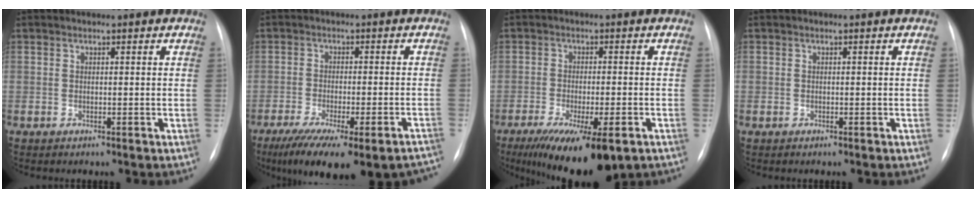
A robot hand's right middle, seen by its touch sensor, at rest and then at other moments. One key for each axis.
{"total": 19.9, "fx": -15.8, "fy": 3.6, "fz": 11.6, "tx": -0.137, "ty": -0.019, "tz": -0.211}
{"total": 14.1, "fx": -9.0, "fy": 3.4, "fz": 10.3, "tx": -0.146, "ty": -0.028, "tz": -0.136}
{"total": 0.0}